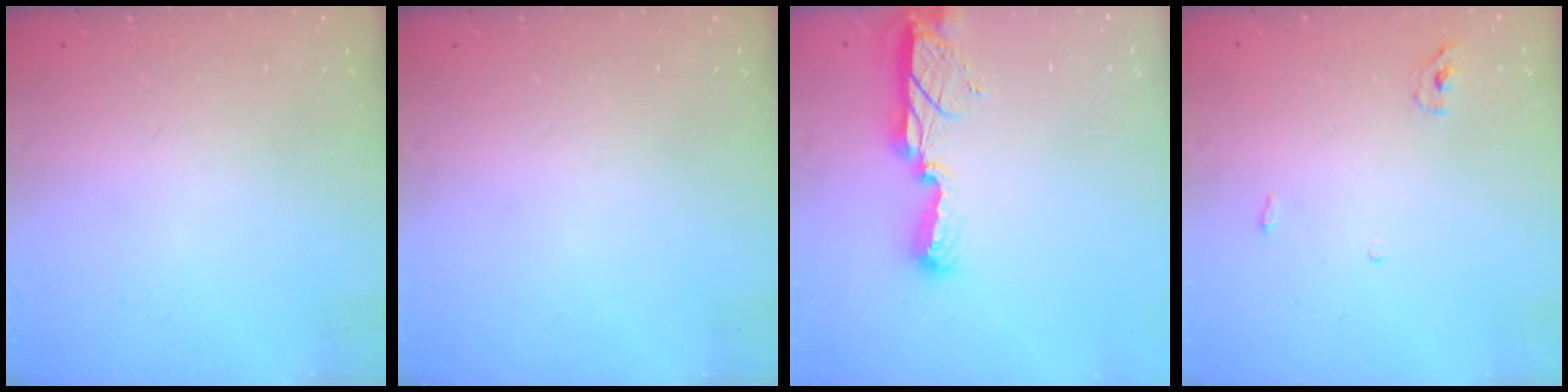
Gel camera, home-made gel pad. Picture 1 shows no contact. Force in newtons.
{"total": 0.0}
{"total": 8.9, "press": 8.9, "slide": 0.5}
{"total": 3.3, "press": 3.3, "slide": 0.7}